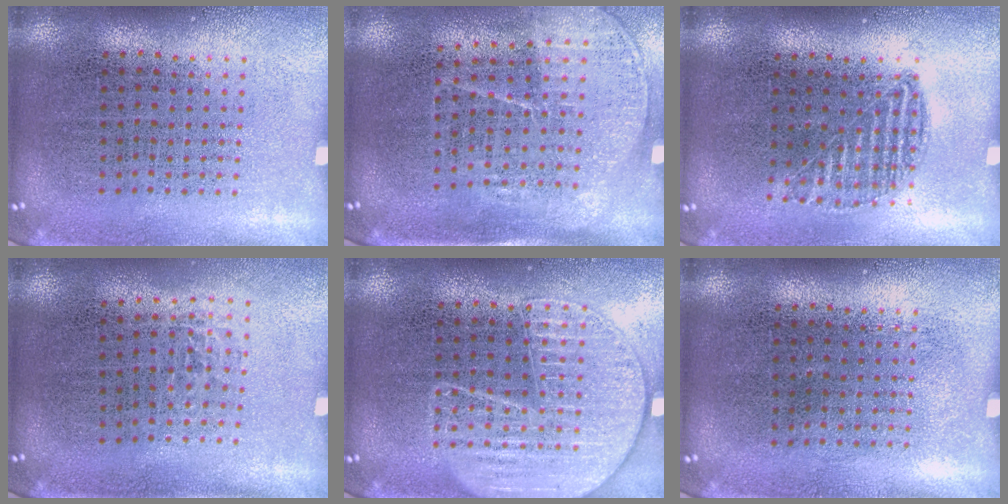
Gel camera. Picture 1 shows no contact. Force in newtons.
{"total": 1.6, "press": 1.4, "slide": 0.9}
{"total": 0.9, "press": 0.9, "slide": 0.4}
{"total": 0.6, "press": 0.5, "slide": 0.5}
{"total": 1.6, "press": 1.6, "slide": 0.1}
{"total": 0.0}